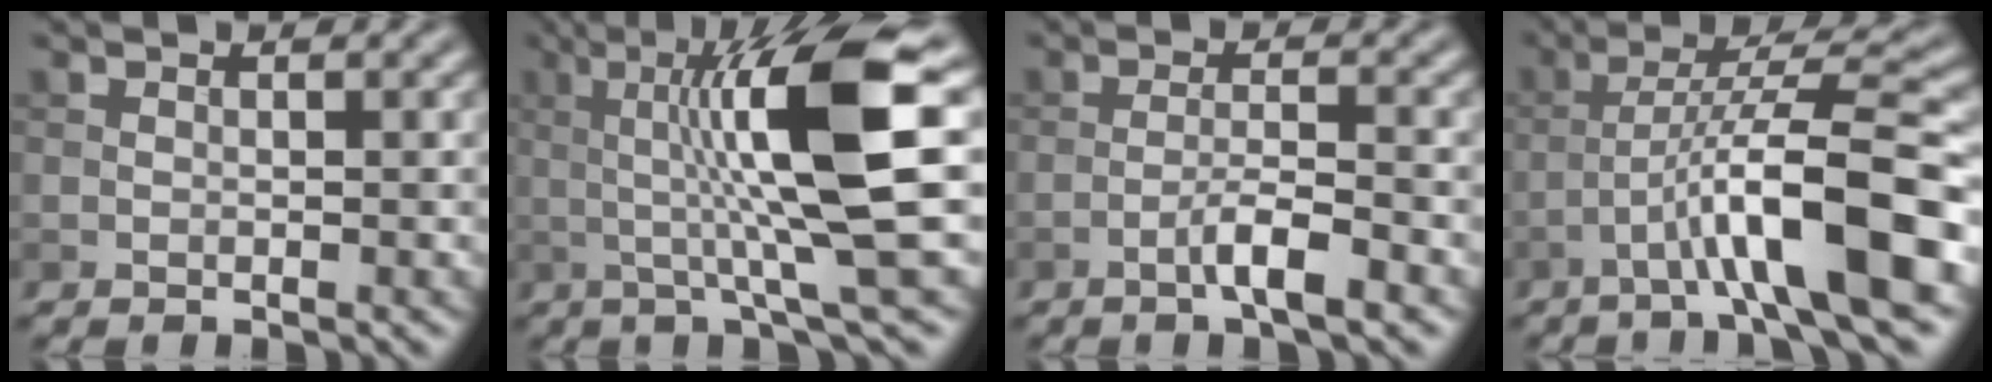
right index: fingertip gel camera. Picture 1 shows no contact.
{"total": 11.0, "force": [1.2, 1.9, 10.8], "torque": [-0.156, 0.003, 0.023]}
{"total": 3.3, "force": [-1.7, 0.3, 2.8], "torque": [-0.049, 0.009, -0.037]}
{"total": 8.9, "force": [-3.6, 1.0, 8.1], "torque": [-0.130, 0.023, -0.059]}